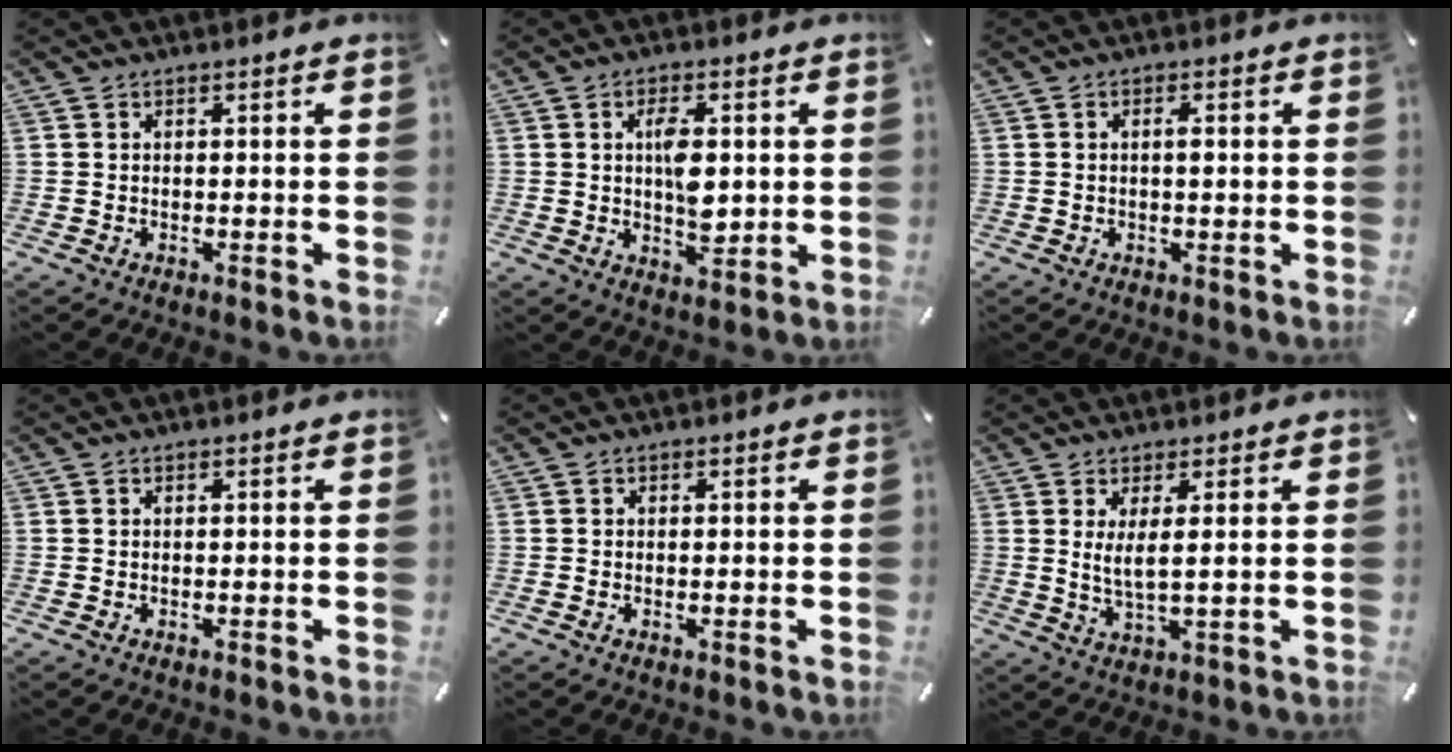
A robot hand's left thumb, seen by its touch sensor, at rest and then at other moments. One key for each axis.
{"total": 7.6, "fx": 1.0, "fy": 4.0, "fz": 6.4, "tx": -0.116, "ty": -0.004, "tz": 0.009}
{"total": 1.7, "fx": 0.3, "fy": 0.6, "fz": 1.6, "tx": -0.026, "ty": -0.003, "tz": 0.004}
{"total": 0.0}
{"total": 0.0}
{"total": 4.9, "fx": 1.8, "fy": 0.3, "fz": 4.5, "tx": -0.094, "ty": -0.009, "tz": 0.033}